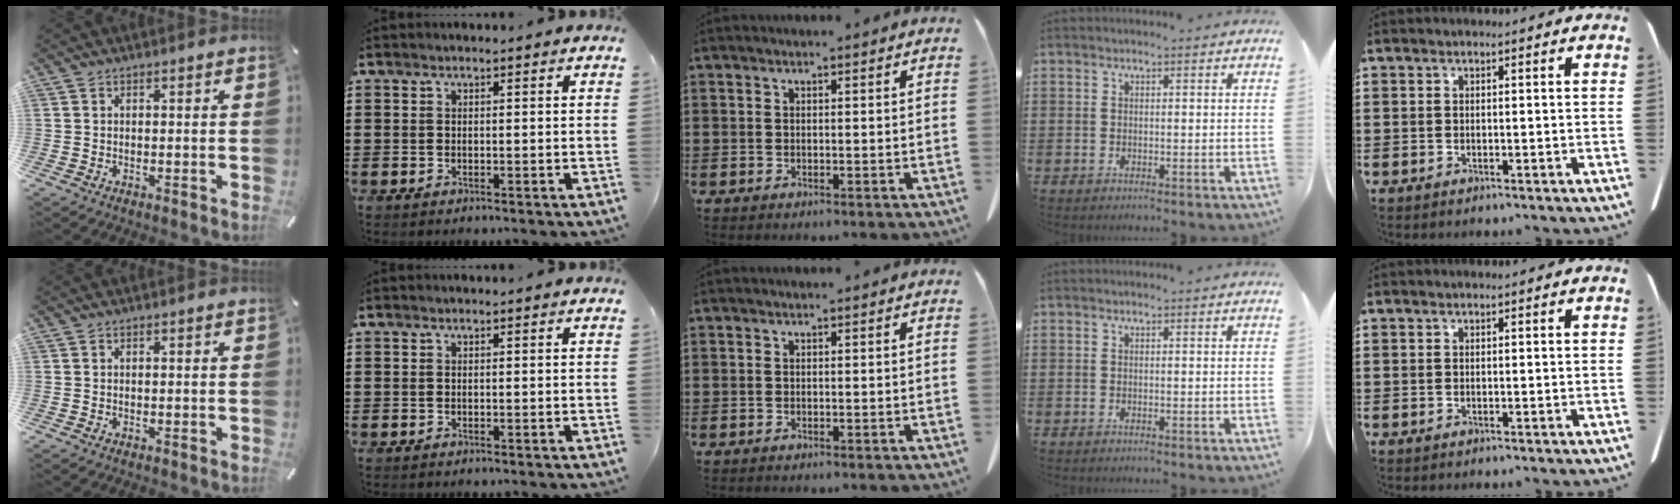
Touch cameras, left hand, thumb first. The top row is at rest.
{}